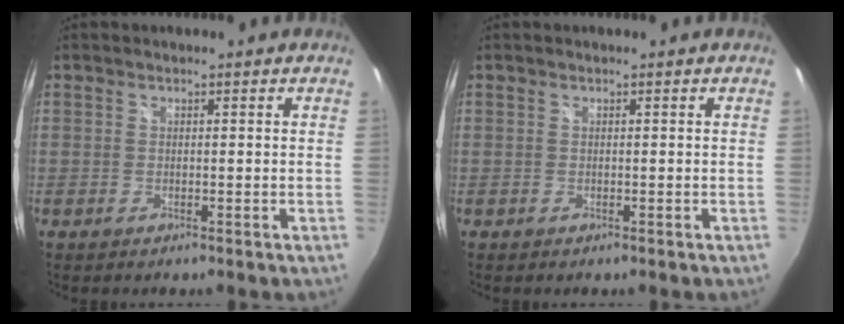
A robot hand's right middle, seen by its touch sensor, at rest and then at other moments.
{"total": 0.0}